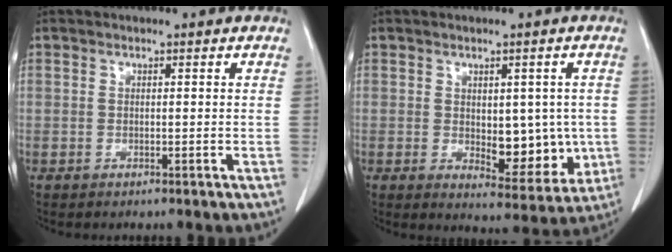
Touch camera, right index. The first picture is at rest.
{"total": 8.6, "force": [-0.4, 4.4, 7.4], "torque": [-0.079, -0.005, 0.010]}